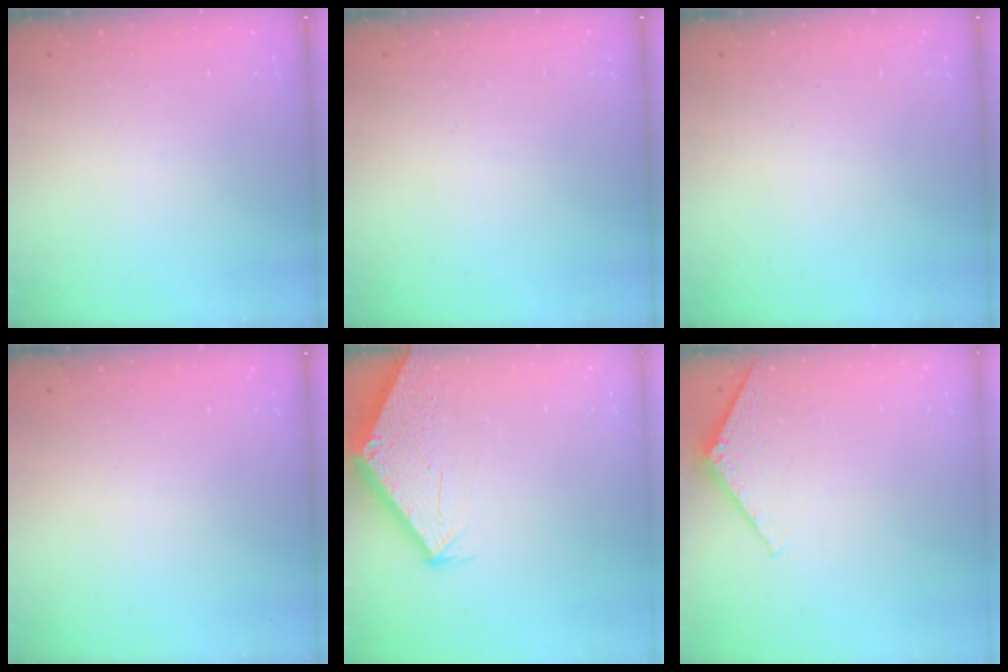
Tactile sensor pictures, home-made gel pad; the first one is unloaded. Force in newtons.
{"total": 0.0}
{"total": 0.0}
{"total": 0.0}
{"total": 2.5, "press": 2.5, "slide": 0.1}
{"total": 2.4, "press": 2.4, "slide": 0.2}